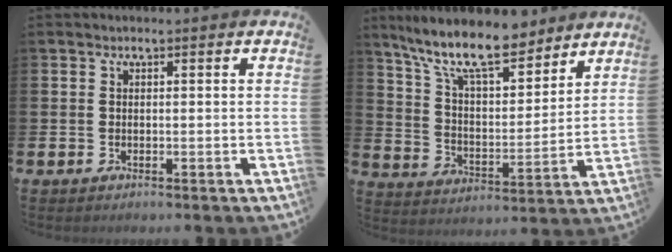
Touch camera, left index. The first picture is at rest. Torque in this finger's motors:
{"motor_torque": [1.07, -1.07, 1.05, 0.21]}